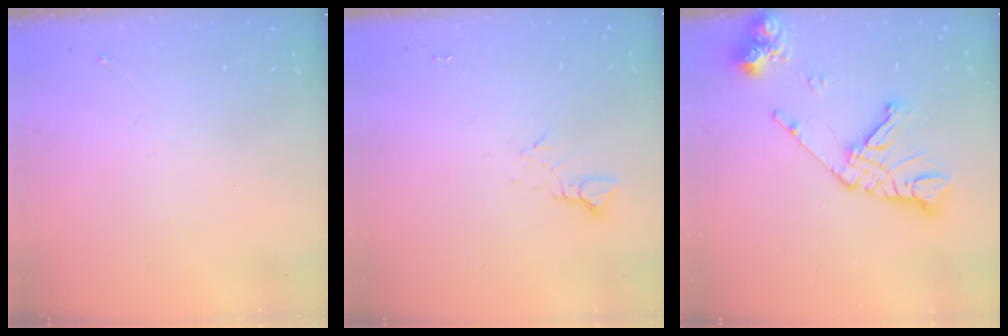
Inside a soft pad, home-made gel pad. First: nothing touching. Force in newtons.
{"total": 2.7, "press": 2.7, "slide": 0.2}
{"total": 16.6, "press": 16.5, "slide": 2.0}